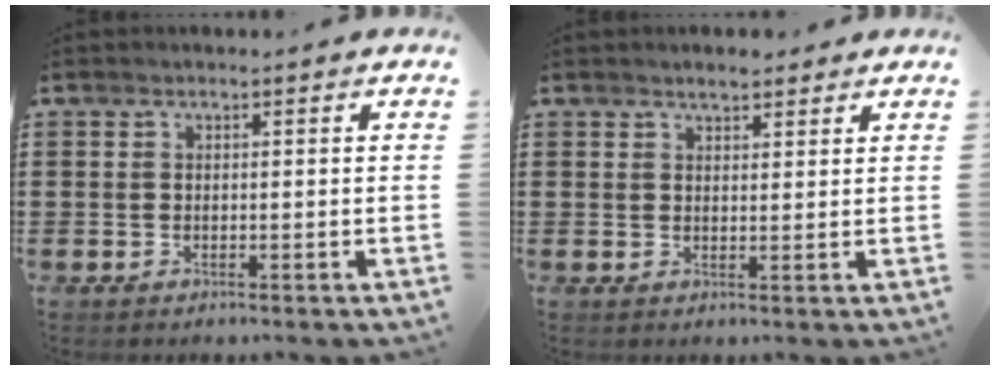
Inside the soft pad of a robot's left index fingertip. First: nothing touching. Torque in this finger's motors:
{"motor_torque": [0.49, -0.60, 0.07, 0.05]}